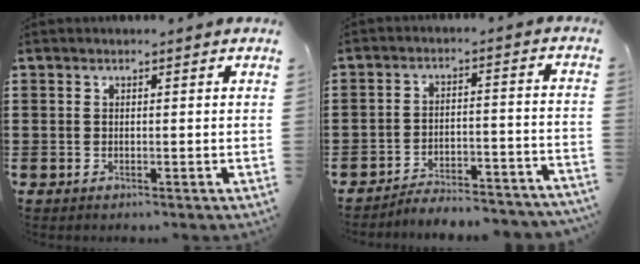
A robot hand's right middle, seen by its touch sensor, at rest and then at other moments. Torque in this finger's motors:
{"motor_torque": [0.56, -0.13, 0.20, 0.10]}